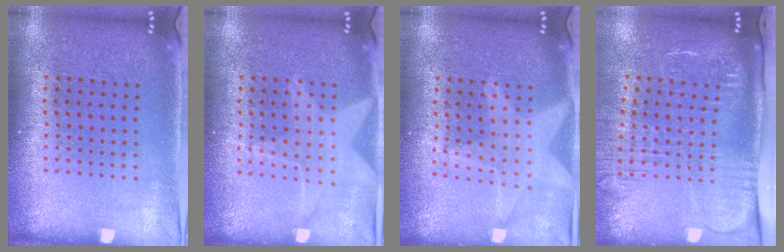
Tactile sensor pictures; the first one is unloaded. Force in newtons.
{"total": 1.4, "press": 1.4, "slide": 0.2}
{"total": 1.9, "press": 1.6, "slide": 1.0}
{"total": 2.7, "press": 2.0, "slide": 1.7}